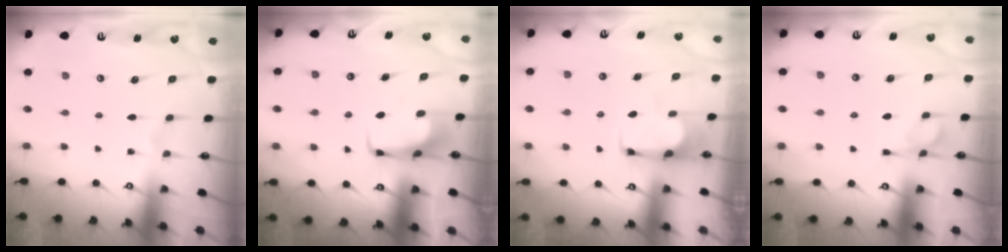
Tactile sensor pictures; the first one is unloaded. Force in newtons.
{"total": 3.3, "press": 3.3, "slide": 0.4}
{"total": 1.7, "press": 1.5, "slide": 0.7}
{"total": 1.5, "press": 0.9, "slide": 1.2}